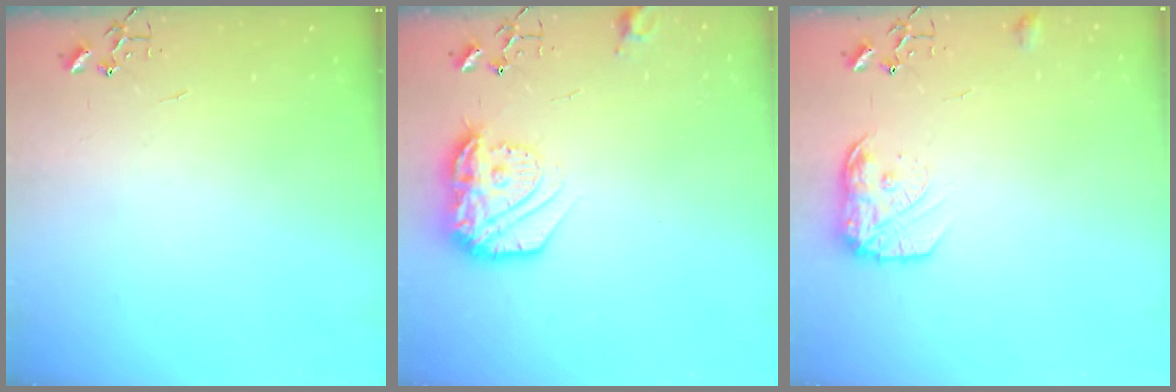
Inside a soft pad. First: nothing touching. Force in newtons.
{"total": 16.6, "press": 16.6, "slide": 0.9}
{"total": 13.2, "press": 13.2, "slide": 0.8}